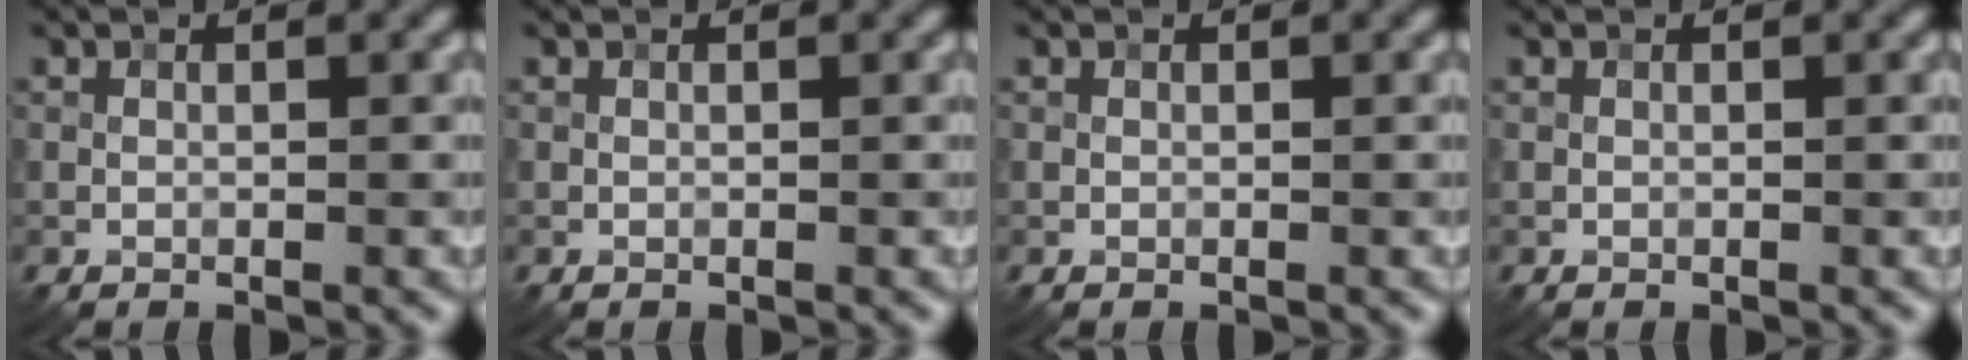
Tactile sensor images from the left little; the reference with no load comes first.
{"total": 0.0}
{"total": 0.0}
{"total": 0.0}